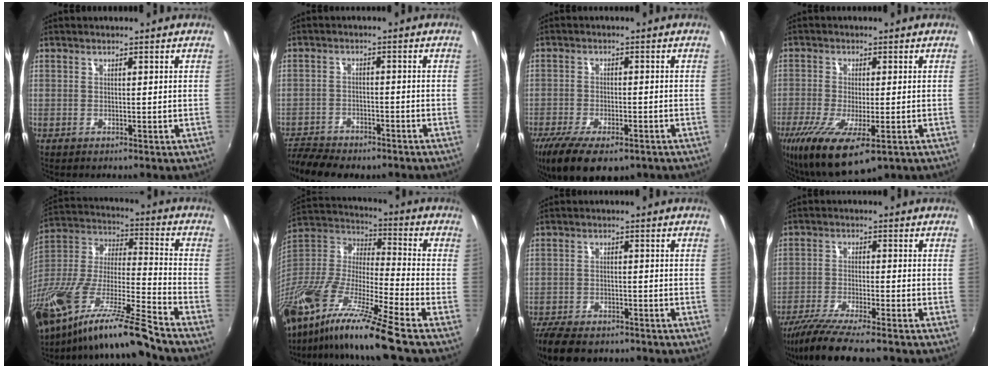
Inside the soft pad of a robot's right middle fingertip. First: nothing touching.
{"total": 9.6, "force": [-8.4, 2.8, 3.7], "torque": [-0.104, -0.024, -0.140]}
{"total": 14.0, "force": [-9.1, 6.0, 8.8], "torque": [-0.192, -0.043, -0.145]}
{"total": 14.3, "force": [-7.4, 4.9, 11.2], "torque": [-0.234, -0.059, -0.120]}
{"total": 22.8, "force": [-17.3, 1.3, 14.8], "torque": [-0.266, -0.032, -0.317]}
{"total": 24.2, "force": [-17.4, 1.0, 16.8], "torque": [-0.301, -0.051, -0.327]}
{"total": 10.3, "force": [-8.2, 3.9, 4.8], "torque": [-0.114, -0.027, -0.136]}
{"total": 10.1, "force": [-8.4, 0.6, 5.6], "torque": [-0.121, -0.033, -0.145]}